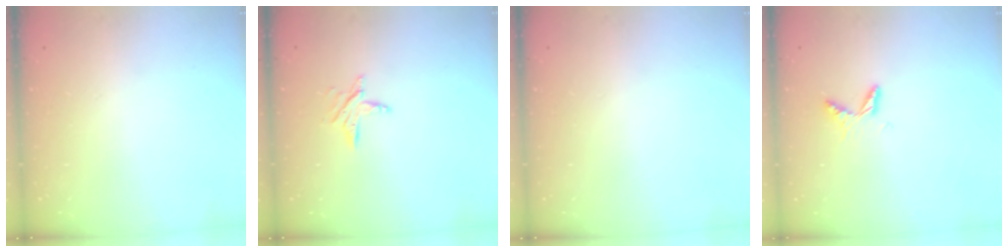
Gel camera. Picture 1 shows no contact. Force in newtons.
{"total": 6.3, "press": 6.3, "slide": 0.5}
{"total": 0.0}
{"total": 5.6, "press": 5.6, "slide": 0.5}